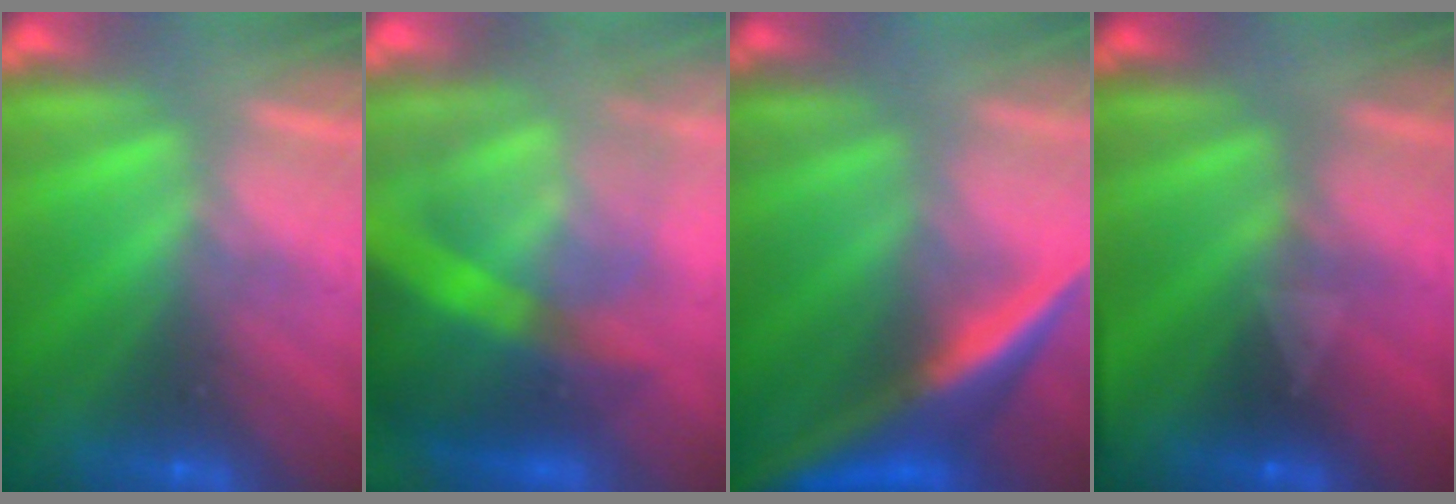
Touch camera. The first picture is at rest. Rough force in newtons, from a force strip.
{"total": 9.1}
{"total": 5.8}
{"total": 3.0}